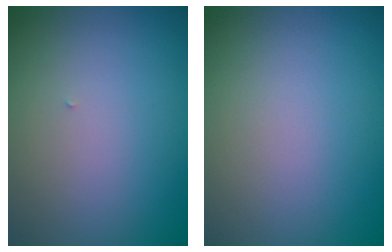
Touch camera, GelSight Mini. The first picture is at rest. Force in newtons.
{"total": 0.0}